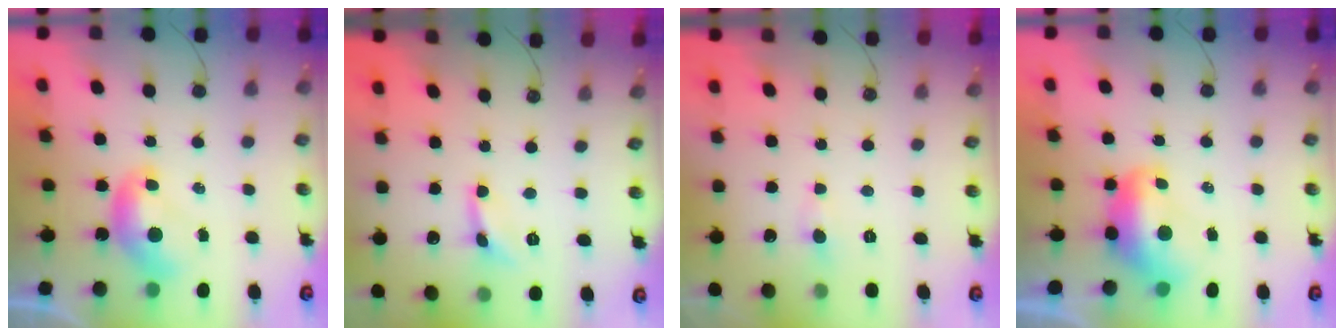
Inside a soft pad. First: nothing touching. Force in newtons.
{"total": 1.6, "press": 1.5, "slide": 0.4}
{"total": 1.8, "press": 1.7, "slide": 0.7}
{"total": 2.4, "press": 2.2, "slide": 0.8}